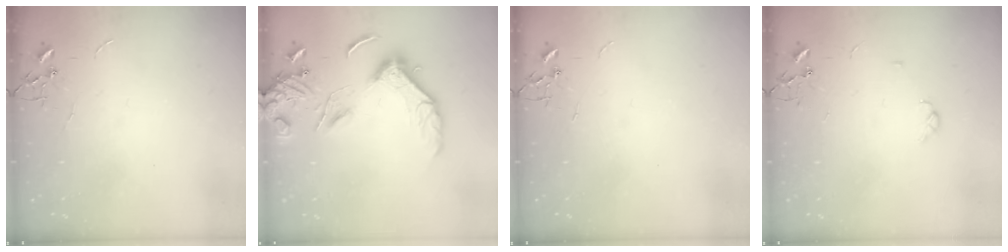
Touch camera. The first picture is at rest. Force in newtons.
{"total": 13.5, "press": 13.4, "slide": 1.7}
{"total": 0.0}
{"total": 3.7, "press": 3.6, "slide": 0.5}